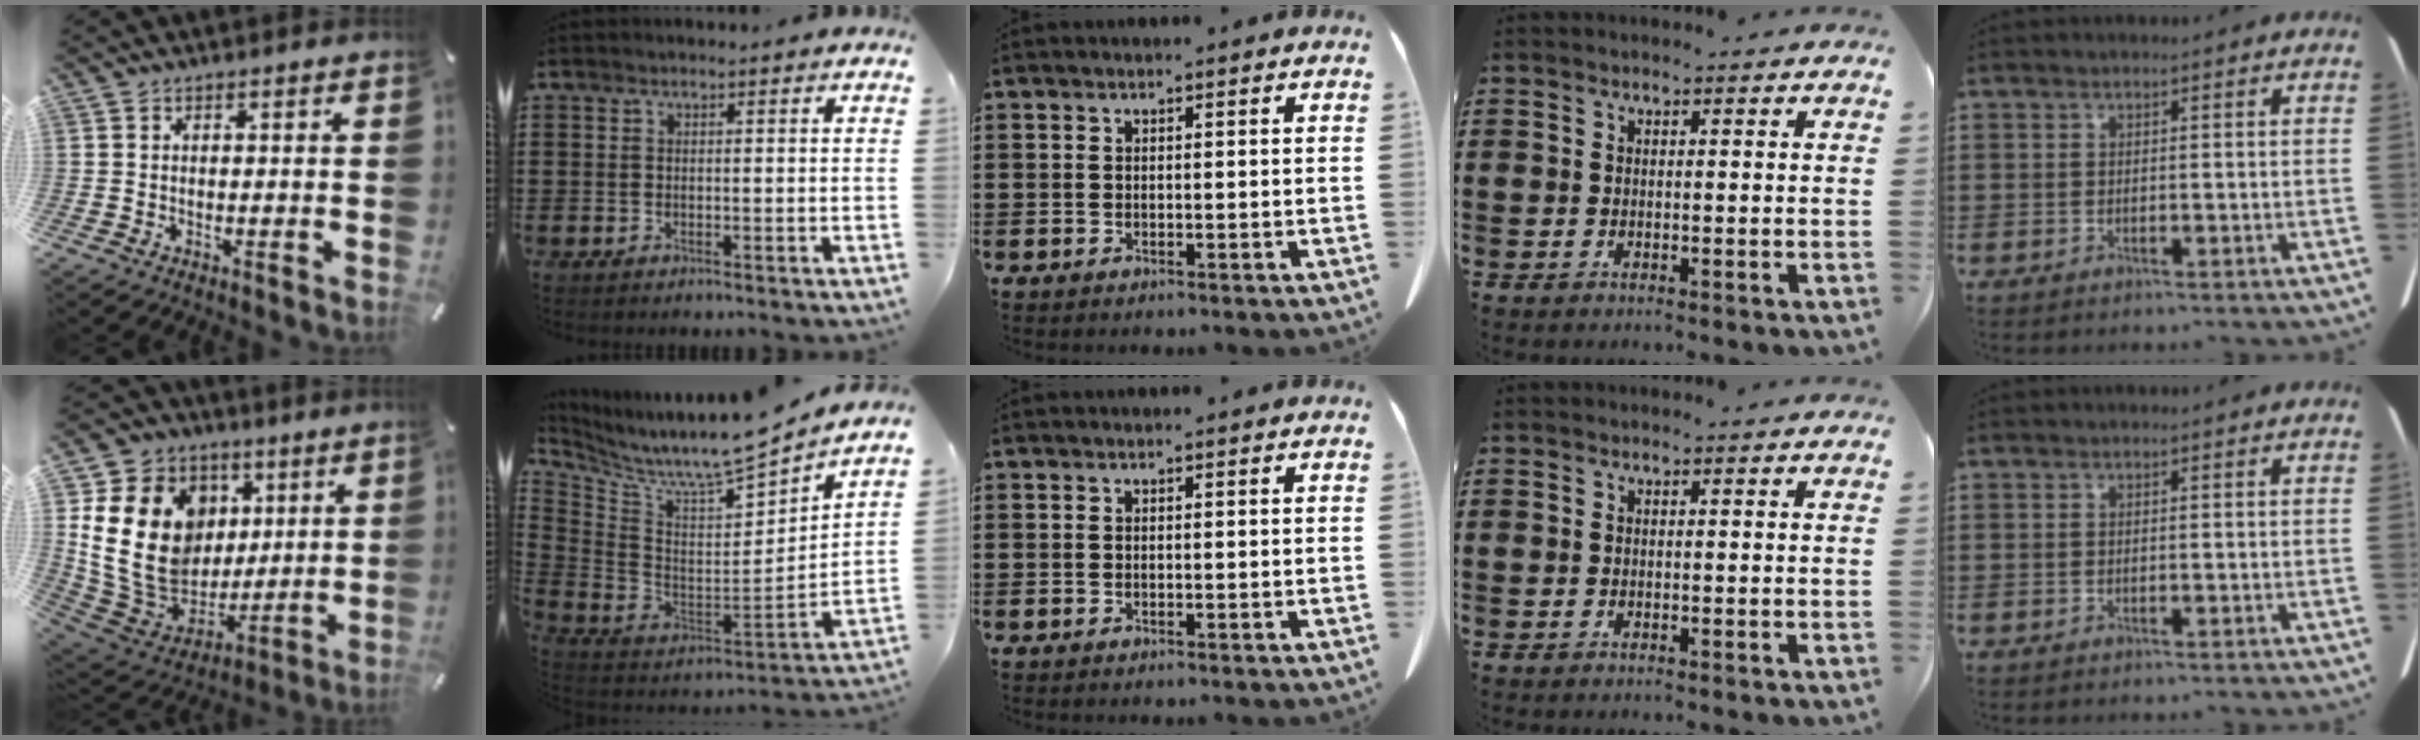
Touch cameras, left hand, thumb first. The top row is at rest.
{"thumb": {"total": 22.4, "force": [4.4, 18.0, 12.6], "torque": [-0.247, -0.018, 0.097]}, "index": {"total": 7.3, "force": [6.9, -0.3, 2.3], "torque": [-0.082, -0.073, 0.108]}}